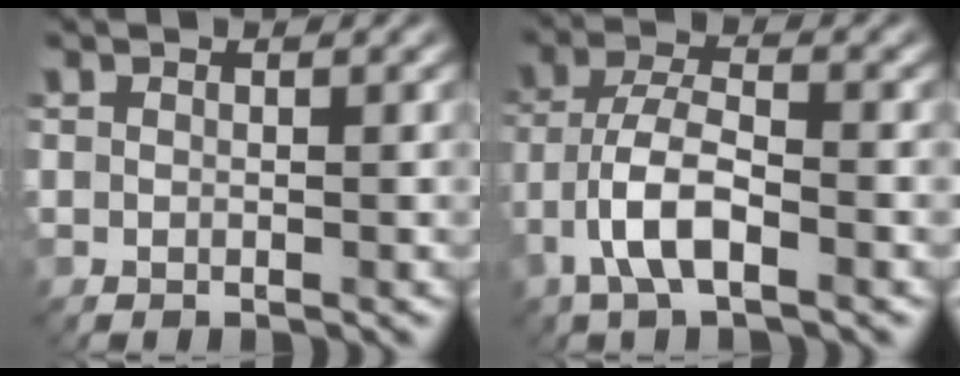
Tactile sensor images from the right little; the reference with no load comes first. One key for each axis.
{"total": 5.1, "fx": -2.3, "fy": 1.7, "fz": 4.2, "tx": -0.088, "ty": 0.006, "tz": -0.051}